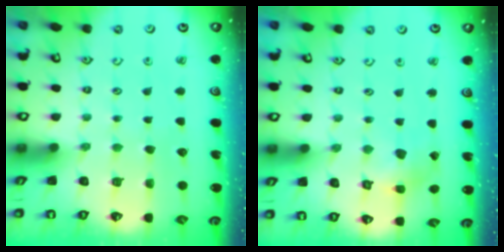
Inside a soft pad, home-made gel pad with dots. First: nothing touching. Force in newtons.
{"total": 2.7, "press": 2.6, "slide": 0.3}